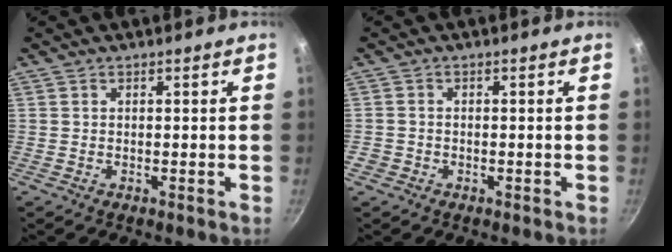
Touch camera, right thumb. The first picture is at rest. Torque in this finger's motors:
{"motor_torque": [-0.36, -0.05, -0.28, -0.02, 0.04]}